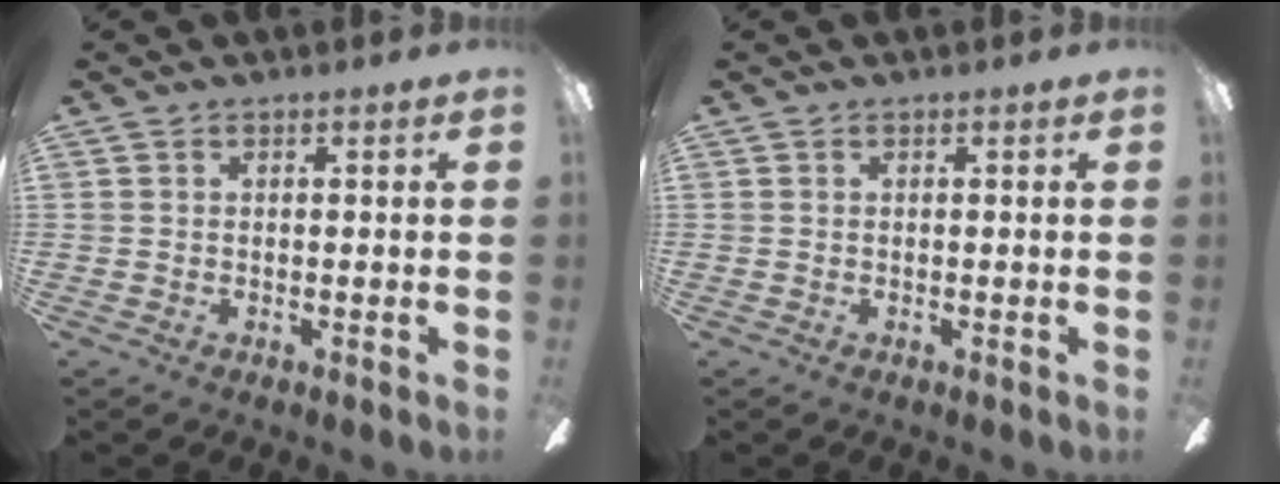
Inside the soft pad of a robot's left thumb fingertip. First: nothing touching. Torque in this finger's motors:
{"motor_torque": [0.20, -0.11, 0.00, 0.11, 0.03]}